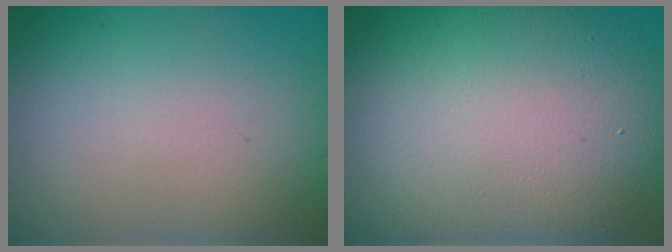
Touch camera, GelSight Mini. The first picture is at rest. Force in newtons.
{"total": 12.9, "press": 12.9, "slide": 0.8}